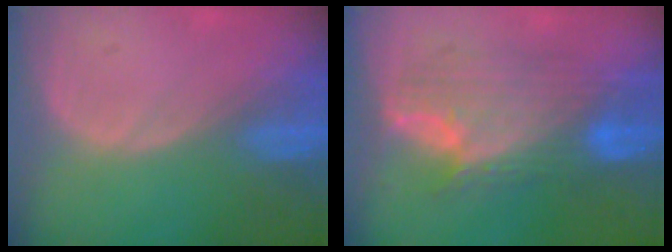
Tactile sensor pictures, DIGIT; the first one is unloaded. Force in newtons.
{"total": 9.1, "press": 9.0, "slide": 0.5}